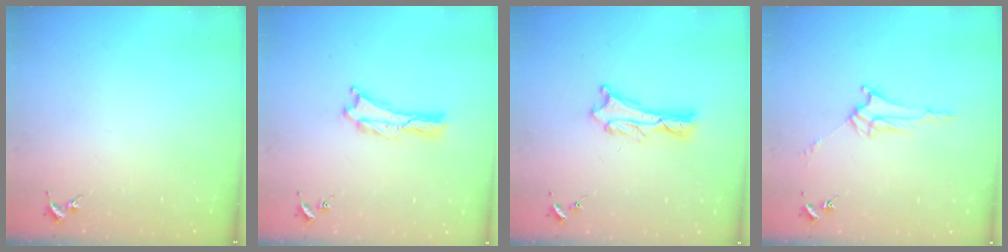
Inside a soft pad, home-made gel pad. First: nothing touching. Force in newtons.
{"total": 0.0}
{"total": 1.8, "press": 1.8, "slide": 0.2}
{"total": 3.0, "press": 3.0, "slide": 0.3}